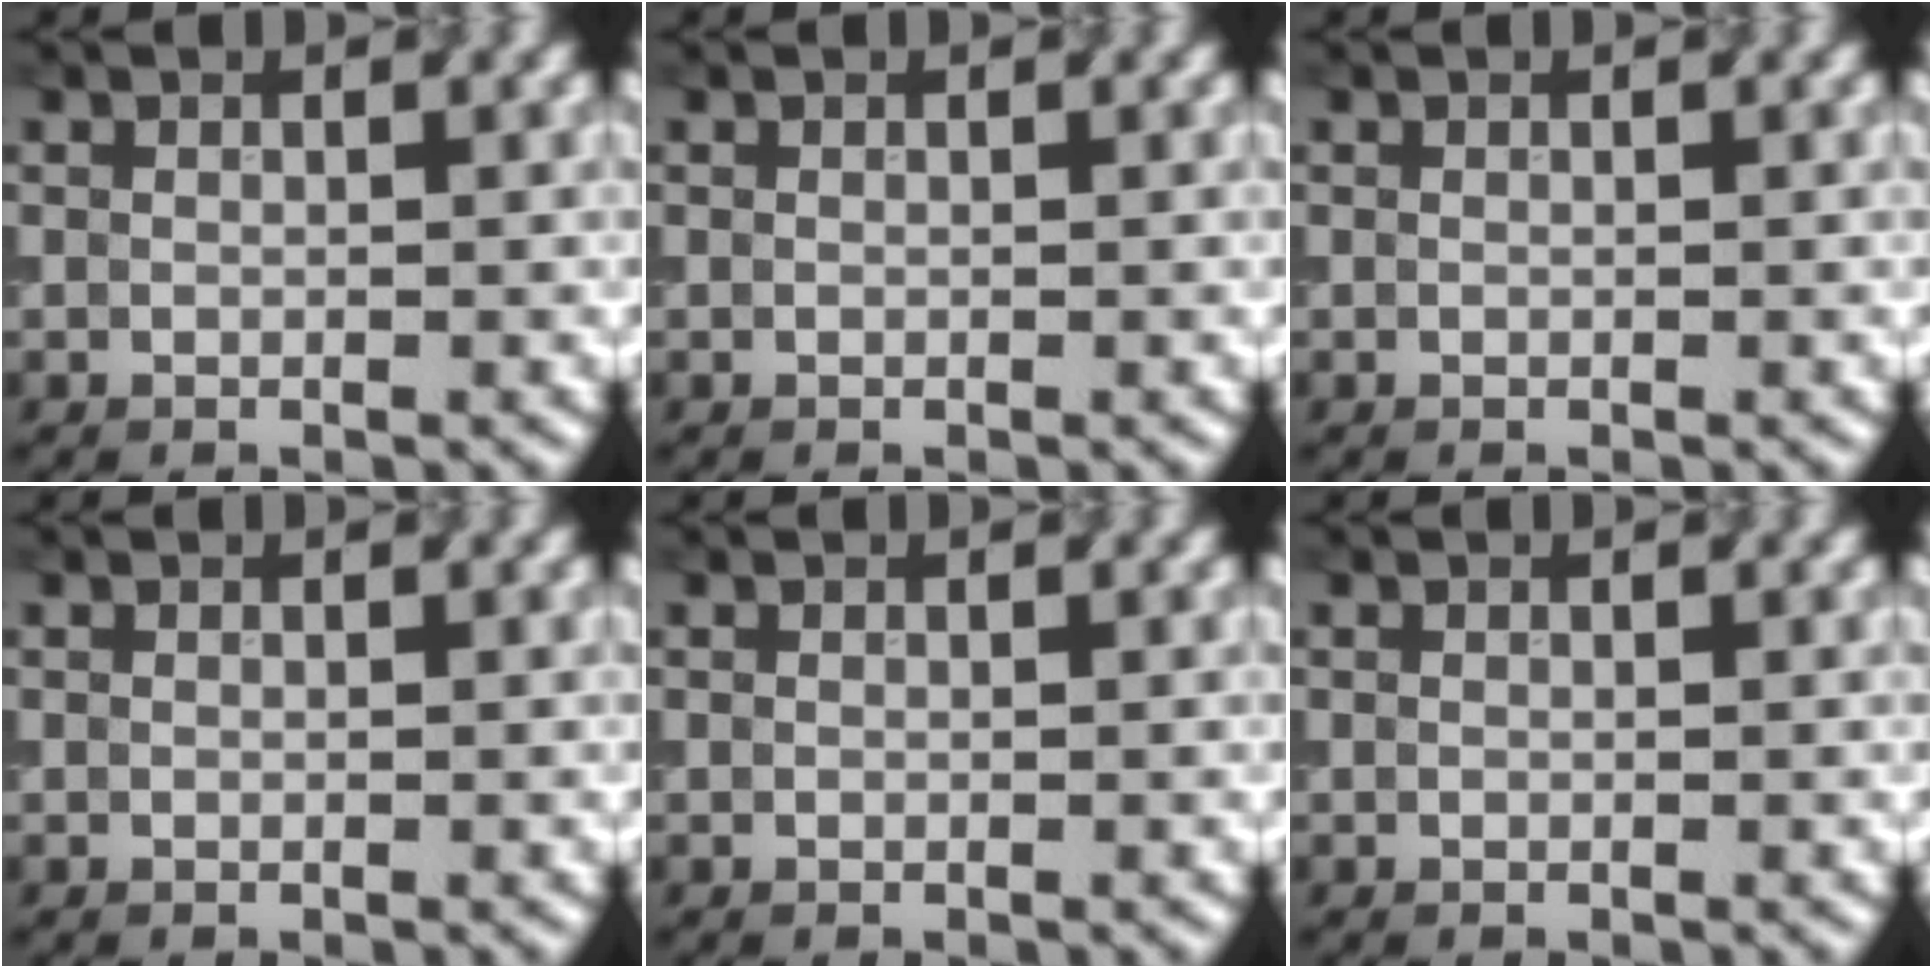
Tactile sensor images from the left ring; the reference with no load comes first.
{"total": 0.0}
{"total": 0.0}
{"total": 0.0}
{"total": 0.0}
{"total": 0.0}